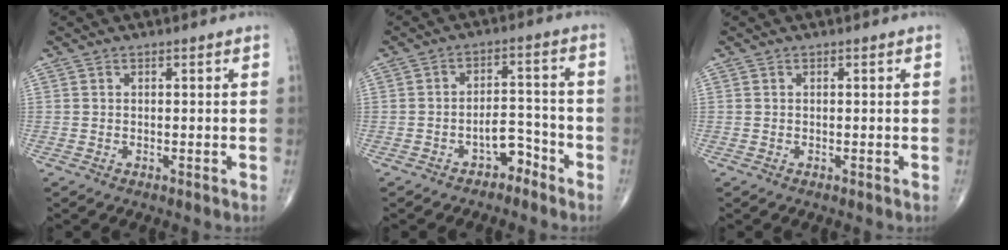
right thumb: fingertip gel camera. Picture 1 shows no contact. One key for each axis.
{"total": 5.2, "fx": -3.5, "fy": 3.0, "fz": 2.4, "tx": -0.015, "ty": 0.043, "tz": -0.055}
{"total": 0.0}